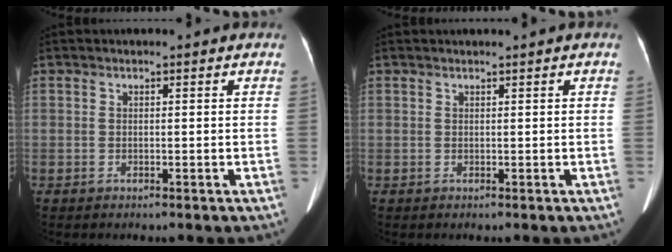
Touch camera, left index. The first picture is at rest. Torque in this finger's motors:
{"motor_torque": [-0.40, 0.16, -0.89, -0.10]}